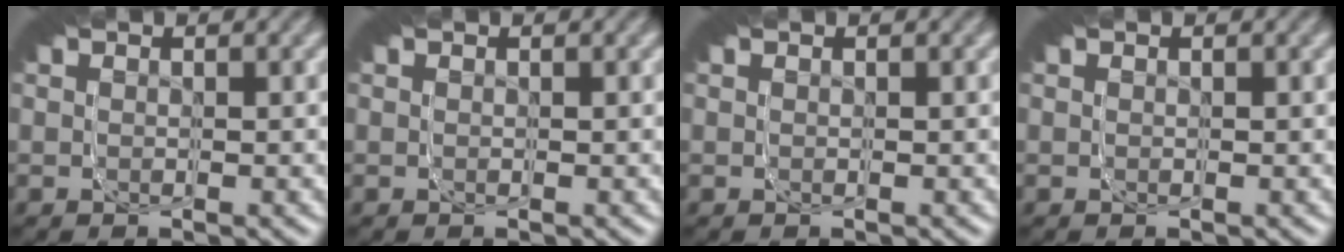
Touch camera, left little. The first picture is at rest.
{"total": 0.0}
{"total": 0.0}
{"total": 0.0}